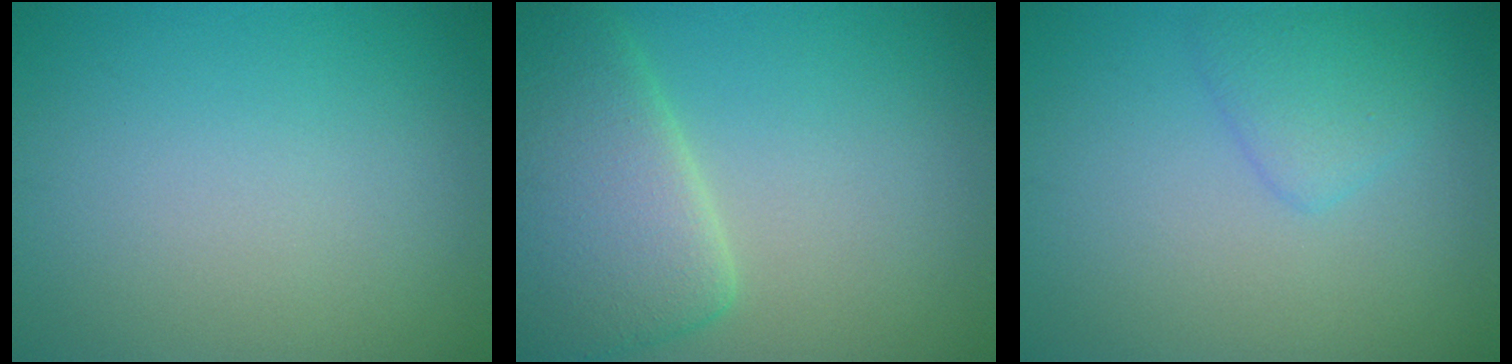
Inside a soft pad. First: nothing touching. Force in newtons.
{"total": 7.4, "press": 7.4, "slide": 0.7}
{"total": 2.0, "press": 2.0, "slide": 0.2}